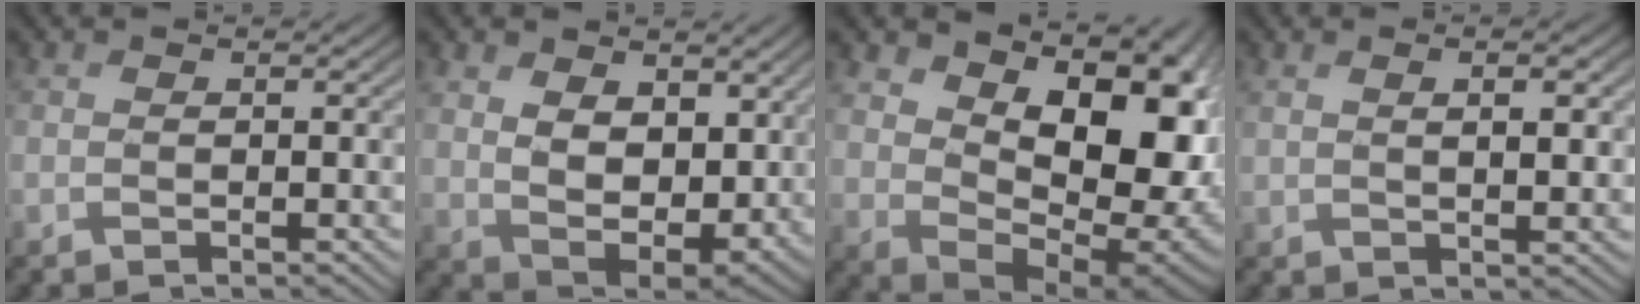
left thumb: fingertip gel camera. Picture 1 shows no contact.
{"total": 10.2, "force": [3.7, 6.4, 7.0], "torque": [-0.168, -0.017, 0.070]}
{"total": 16.5, "force": [4.2, 10.0, 12.5], "torque": [-0.185, -0.009, 0.085]}
{"total": 3.5, "force": [1.4, 1.2, 3.0], "torque": [-0.059, -0.003, 0.030]}